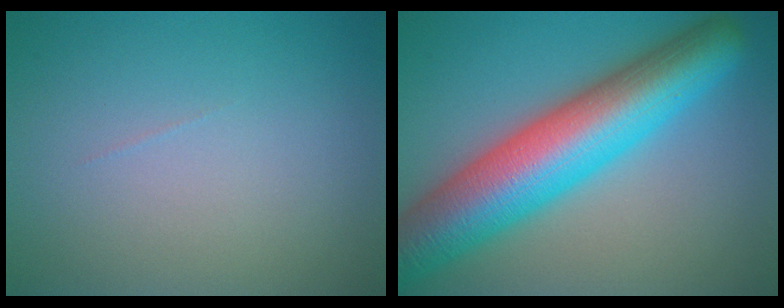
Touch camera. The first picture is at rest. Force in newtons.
{"total": 12.1, "press": 12.1, "slide": 0.3}